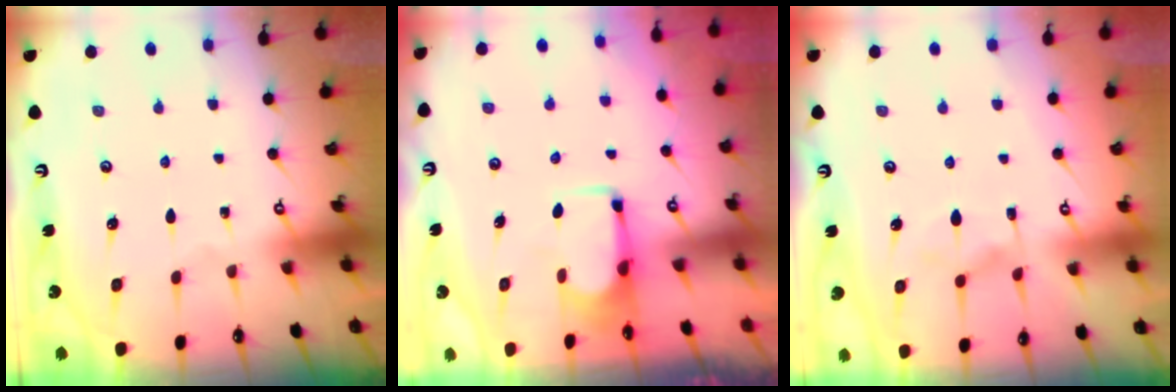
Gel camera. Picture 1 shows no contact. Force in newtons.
{"total": 1.8, "press": 1.6, "slide": 0.8}
{"total": 3.4, "press": 3.1, "slide": 1.3}